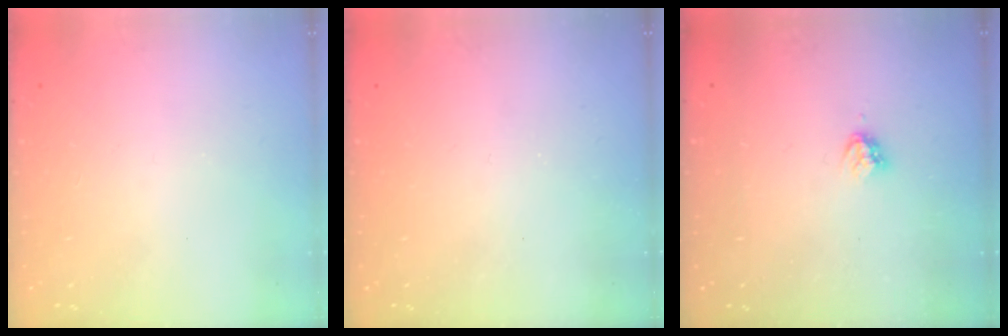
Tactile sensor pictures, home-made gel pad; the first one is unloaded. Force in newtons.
{"total": 0.0}
{"total": 3.3, "press": 3.3, "slide": 0.3}